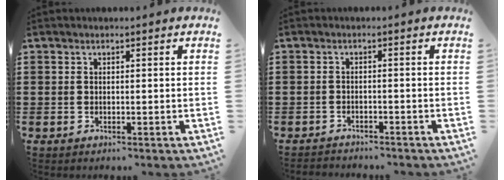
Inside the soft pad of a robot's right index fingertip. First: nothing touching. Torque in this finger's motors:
{"motor_torque": [-0.12, -0.32, -0.43, -0.04]}